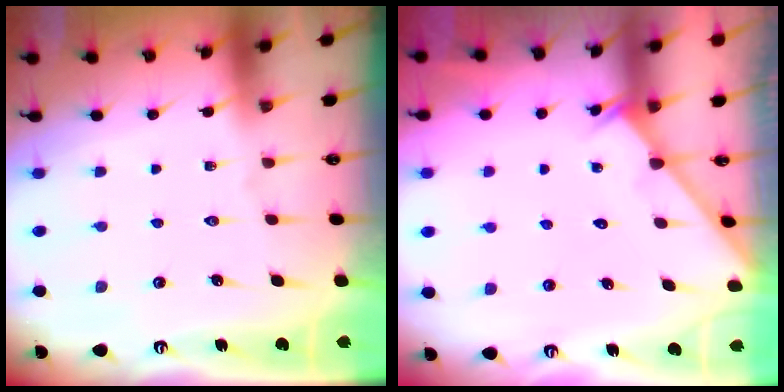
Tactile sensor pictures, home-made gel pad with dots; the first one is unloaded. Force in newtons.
{"total": 1.2, "press": 1.2, "slide": 0.0}